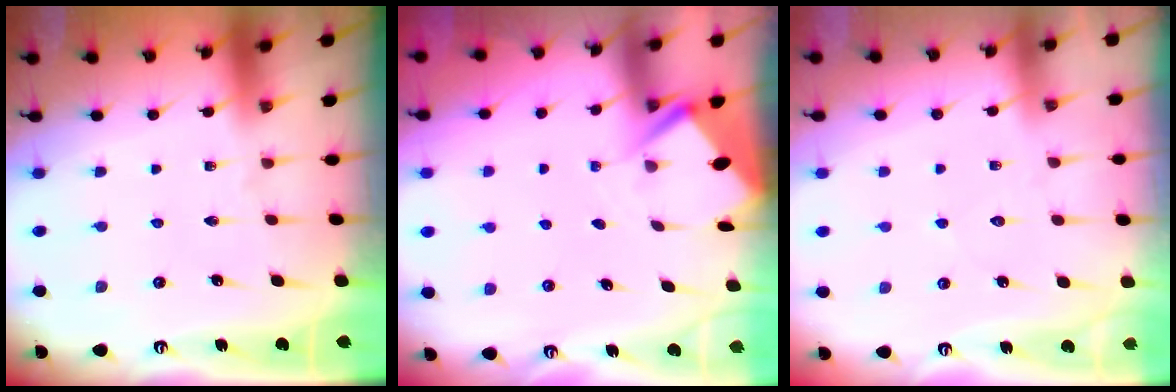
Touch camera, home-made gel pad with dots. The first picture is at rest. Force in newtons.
{"total": 2.8, "press": 2.8, "slide": 0.4}
{"total": 3.5, "press": 3.5, "slide": 0.4}